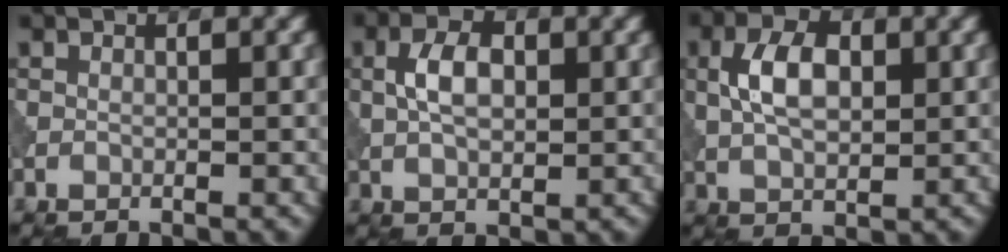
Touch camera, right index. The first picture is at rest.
{"total": 3.9, "force": [0.4, 2.4, 3.1], "torque": [-0.063, 0.004, 0.006]}
{"total": 5.1, "force": [0.7, 3.0, 4.0], "torque": [-0.080, 0.006, 0.012]}